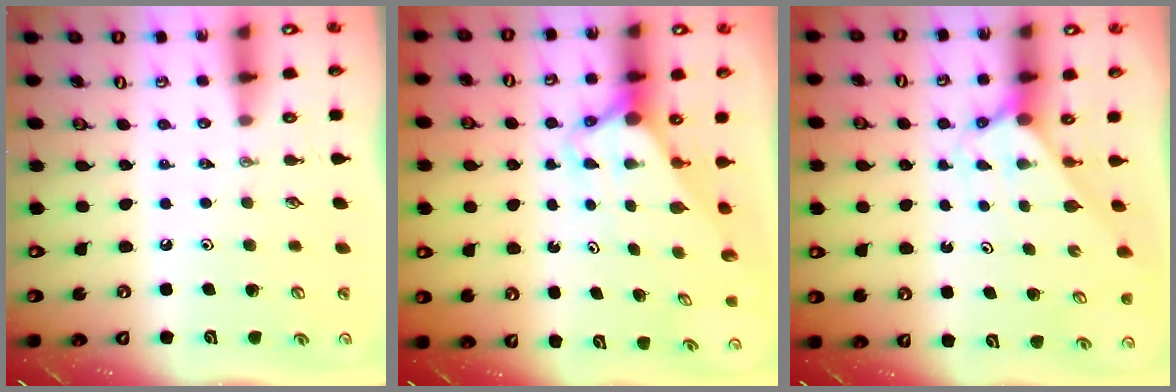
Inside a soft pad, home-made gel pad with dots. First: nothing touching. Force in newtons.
{"total": 2.8, "press": 2.8, "slide": 0.1}
{"total": 2.5, "press": 2.5, "slide": 0.2}